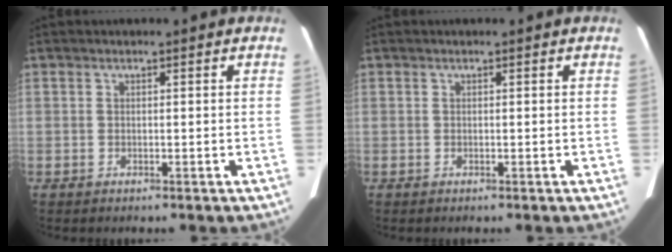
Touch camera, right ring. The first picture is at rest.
{"total": 0.0}